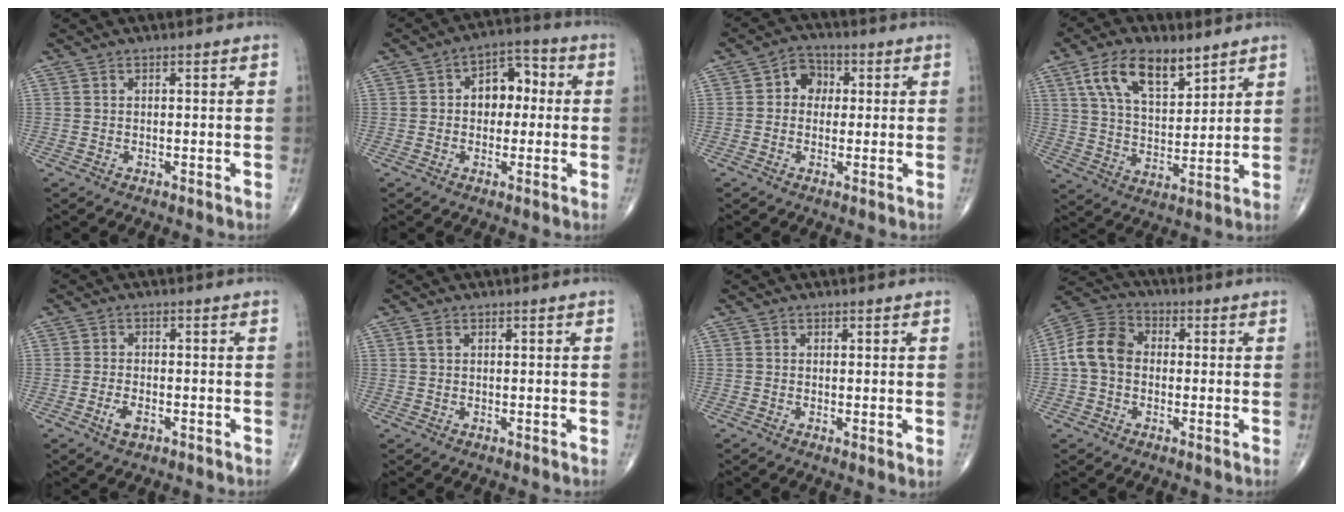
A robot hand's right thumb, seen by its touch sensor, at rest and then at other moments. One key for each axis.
{"total": 8.3, "fx": 0.6, "fy": 5.8, "fz": 5.9, "tx": -0.051, "ty": 0.027, "tz": 0.000}
{"total": 5.1, "fx": 0.6, "fy": 4.3, "fz": 2.7, "tx": -0.012, "ty": 0.013, "tz": 0.000}
{"total": 13.2, "fx": 7.4, "fy": 6.4, "fz": 8.8, "tx": -0.136, "ty": -0.028, "tz": 0.140}
{"total": 3.0, "fx": -1.4, "fy": 1.5, "fz": 2.2, "tx": -0.043, "ty": 0.004, "tz": -0.024}
{"total": 1.2, "fx": 0.5, "fy": 0.8, "fz": 0.8, "tx": -0.019, "ty": 0.005, "tz": 0.011}
{"total": 1.4, "fx": 0.2, "fy": 0.5, "fz": 1.2, "tx": -0.023, "ty": -0.008, "tz": 0.001}
{"total": 9.7, "fx": -0.2, "fy": 7.5, "fz": 6.1, "tx": -0.109, "ty": 0.032, "tz": -0.017}